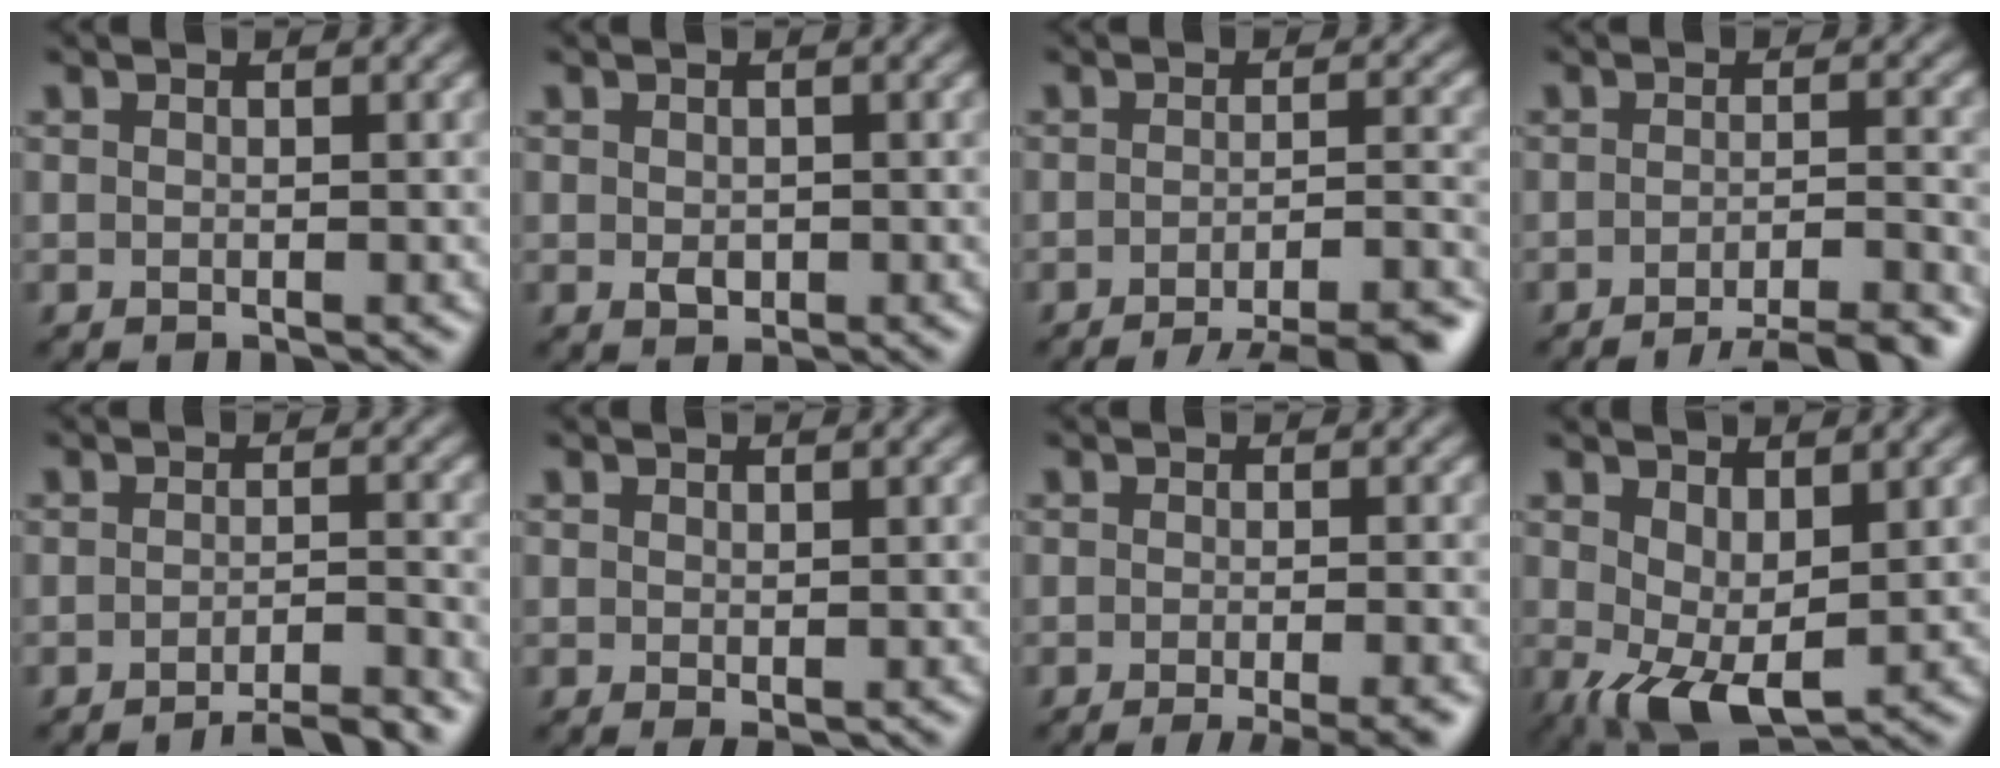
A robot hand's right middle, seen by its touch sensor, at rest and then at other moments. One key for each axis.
{"total": 1.1, "fx": -0.1, "fy": 0.9, "fz": 0.6, "tx": -0.012, "ty": 0.001, "tz": 0.002}
{"total": 7.0, "fx": -4.8, "fy": 1.7, "fz": 4.8, "tx": -0.049, "ty": -0.002, "tz": -0.060}
{"total": 4.8, "fx": -3.5, "fy": 1.0, "fz": 3.1, "tx": -0.036, "ty": 0.001, "tz": -0.049}
{"total": 3.8, "fx": -2.9, "fy": 0.6, "fz": 2.4, "tx": -0.024, "ty": 0.002, "tz": -0.049}
{"total": 0.7, "fx": 0.3, "fy": 0.3, "fz": 0.6, "tx": -0.010, "ty": -0.003, "tz": 0.010}
{"total": 4.9, "fx": -2.1, "fy": 1.5, "fz": 4.2, "tx": -0.034, "ty": -0.005, "tz": -0.022}
{"total": 5.6, "fx": -0.3, "fy": 3.1, "fz": 4.6, "tx": -0.098, "ty": -0.007, "tz": 0.001}